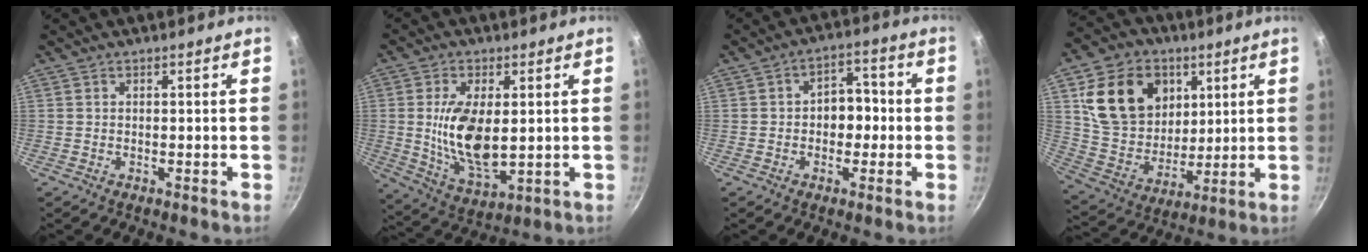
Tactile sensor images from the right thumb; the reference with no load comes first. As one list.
[{"total": 13.0, "force": [0.8, 6.4, 11.2], "torque": [-0.201, -0.020, 0.026]}, {"total": 6.6, "force": [-0.5, 4.6, 4.6], "torque": [-0.037, 0.023, -0.017]}, {"total": 19.5, "force": [6.9, 15.1, 10.2], "torque": [-0.153, -0.010, 0.134]}]